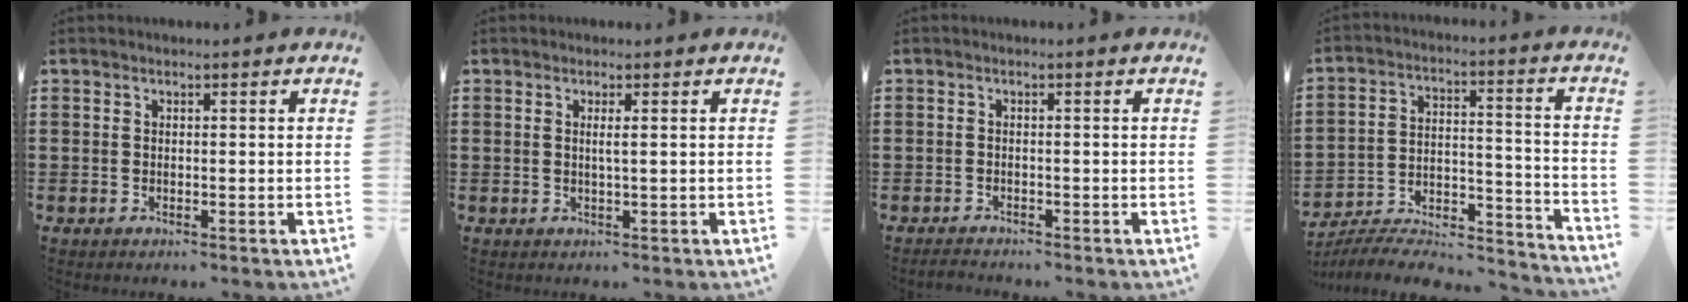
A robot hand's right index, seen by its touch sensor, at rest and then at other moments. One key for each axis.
{"total": 1.3, "fx": 0.2, "fy": 0.0, "fz": 1.3, "tx": -0.025, "ty": -0.002, "tz": 0.003}
{"total": 1.2, "fx": -1.1, "fy": 0.0, "fz": 0.1, "tx": -0.004, "ty": -0.001, "tz": -0.023}
{"total": 6.4, "fx": -5.8, "fy": 1.7, "fz": 2.0, "tx": -0.033, "ty": 0.005, "tz": -0.115}